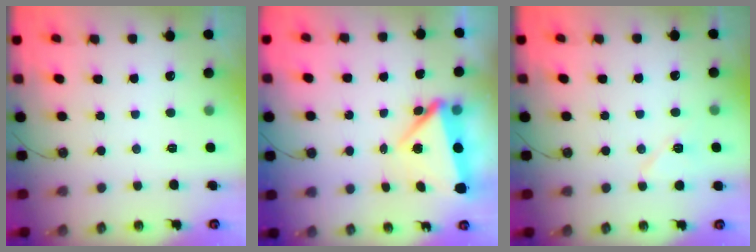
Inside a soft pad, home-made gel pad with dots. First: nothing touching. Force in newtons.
{"total": 8.0, "press": 7.9, "slide": 1.5}
{"total": 6.8, "press": 6.7, "slide": 0.7}